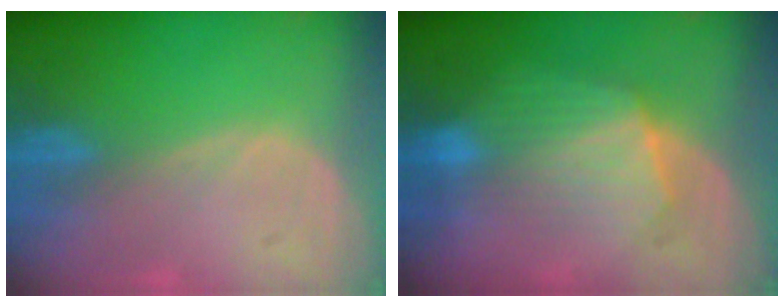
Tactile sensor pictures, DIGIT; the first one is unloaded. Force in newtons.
{"total": 6.9, "press": 6.9, "slide": 1.1}